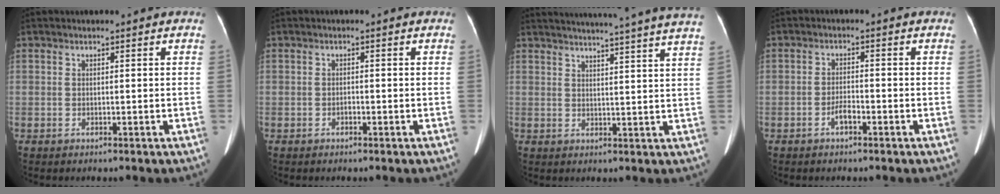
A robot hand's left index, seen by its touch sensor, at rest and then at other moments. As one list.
[{"total": 0.6, "force": [-0.4, 0.3, 0.4], "torque": [-0.006, 0.001, -0.007]}, {"total": 22.9, "force": [21.0, -1.3, 8.9], "torque": [-0.136, -0.033, 0.258]}, {"total": 2.2, "force": [-1.3, 0.6, 1.6], "torque": [-0.029, 0.002, -0.024]}]